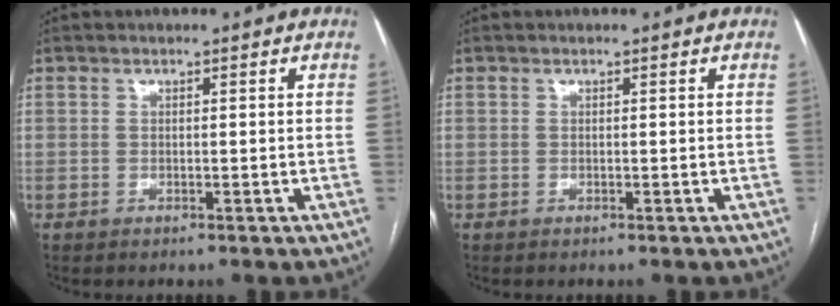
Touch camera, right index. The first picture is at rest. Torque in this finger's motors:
{"motor_torque": [0.00, 0.00, 0.00, 0.00]}